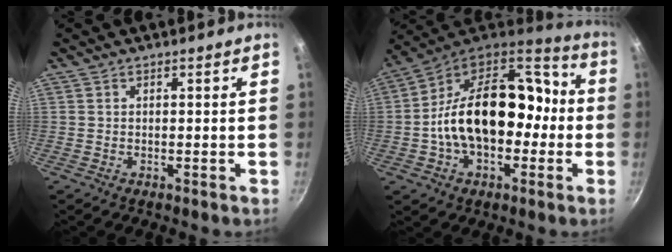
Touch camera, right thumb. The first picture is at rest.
{"total": 24.2, "force": [-1.5, 14.8, 19.0], "torque": [-0.289, 0.046, -0.024]}